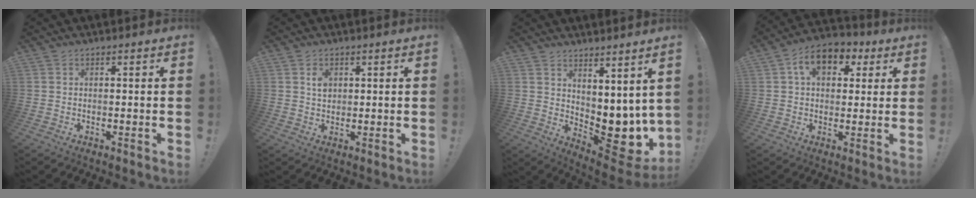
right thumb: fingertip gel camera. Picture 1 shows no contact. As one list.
[{"total": 3.4, "force": [1.1, 2.7, 1.8], "torque": [-0.012, -0.007, 0.015]}, {"total": 8.5, "force": [1.2, 5.1, 6.6], "torque": [-0.057, -0.042, 0.030]}, {"total": 10.8, "force": [4.0, 7.1, 7.1], "torque": [-0.110, 0.001, 0.074]}]